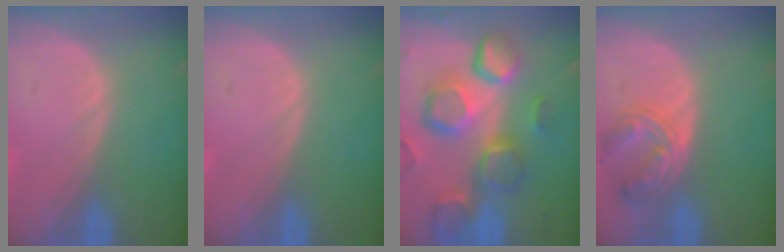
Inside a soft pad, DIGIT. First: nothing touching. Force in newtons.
{"total": 0.0}
{"total": 12.9, "press": 11.3, "slide": 6.3}
{"total": 5.5, "press": 5.5, "slide": 0.5}